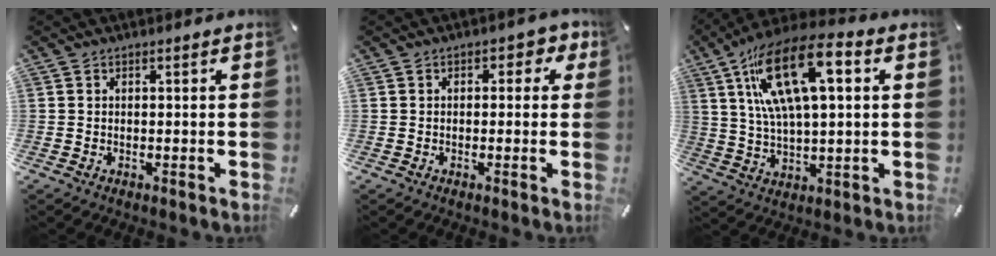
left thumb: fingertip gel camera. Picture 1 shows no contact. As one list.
[{"total": 2.8, "force": [0.0, 2.1, 2.0], "torque": [-0.025, 0.006, -0.007]}, {"total": 19.3, "force": [7.6, 8.3, 15.6], "torque": [-0.321, -0.018, 0.125]}]